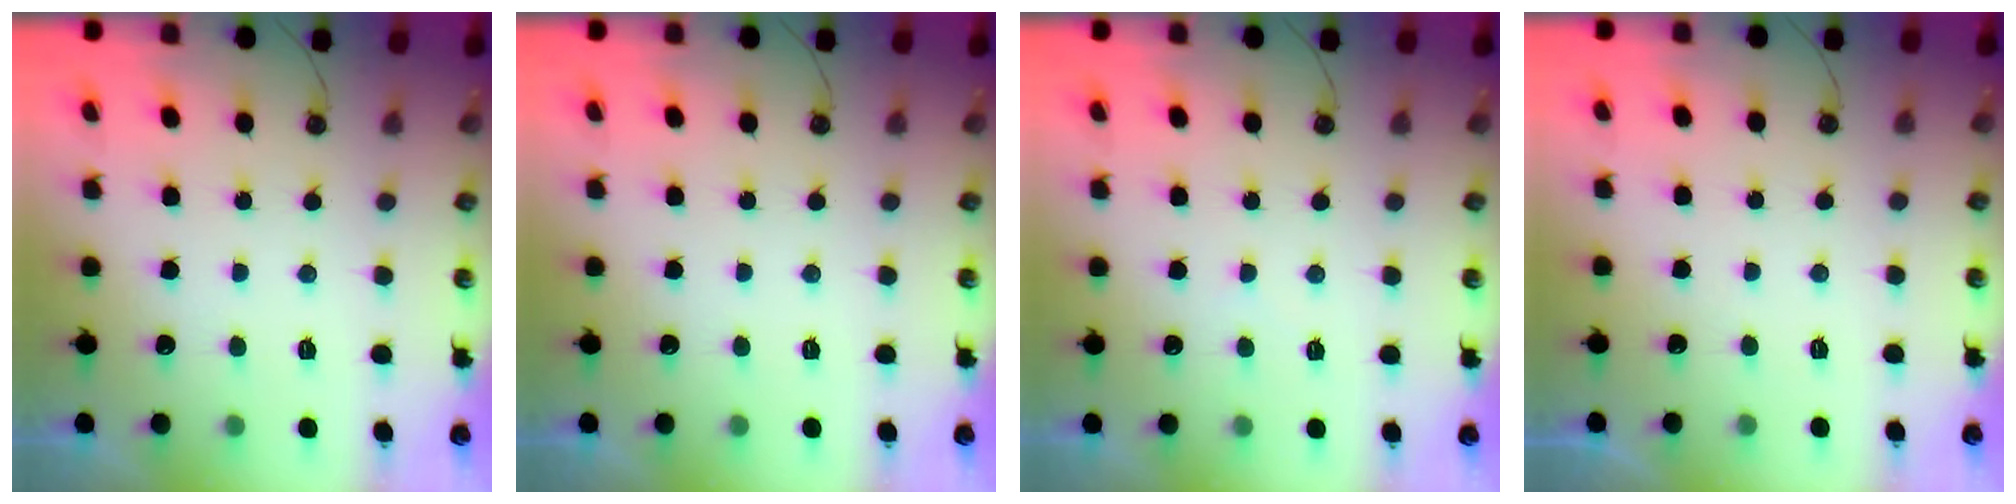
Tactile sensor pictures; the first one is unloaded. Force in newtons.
{"total": 0.0}
{"total": 5.4, "press": 5.4, "slide": 0.6}
{"total": 0.0}